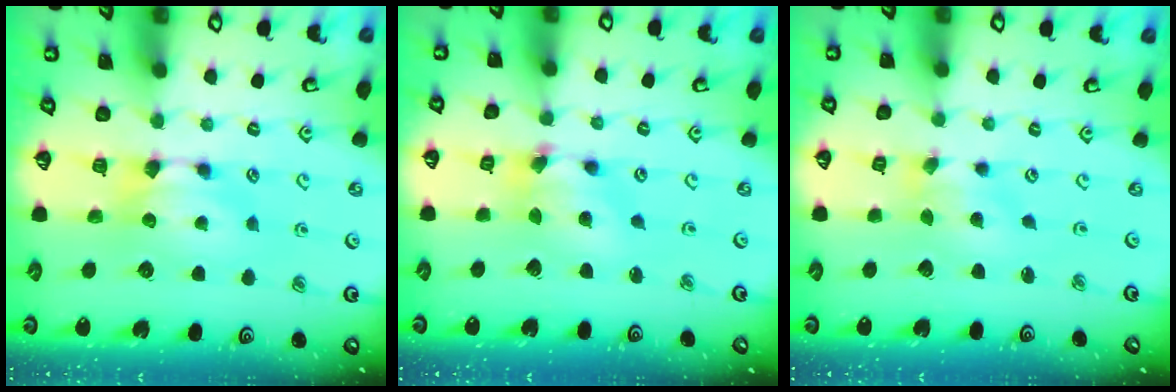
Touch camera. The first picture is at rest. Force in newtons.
{"total": 5.9, "press": 5.5, "slide": 1.9}
{"total": 1.2, "press": 0.0, "slide": 1.2}